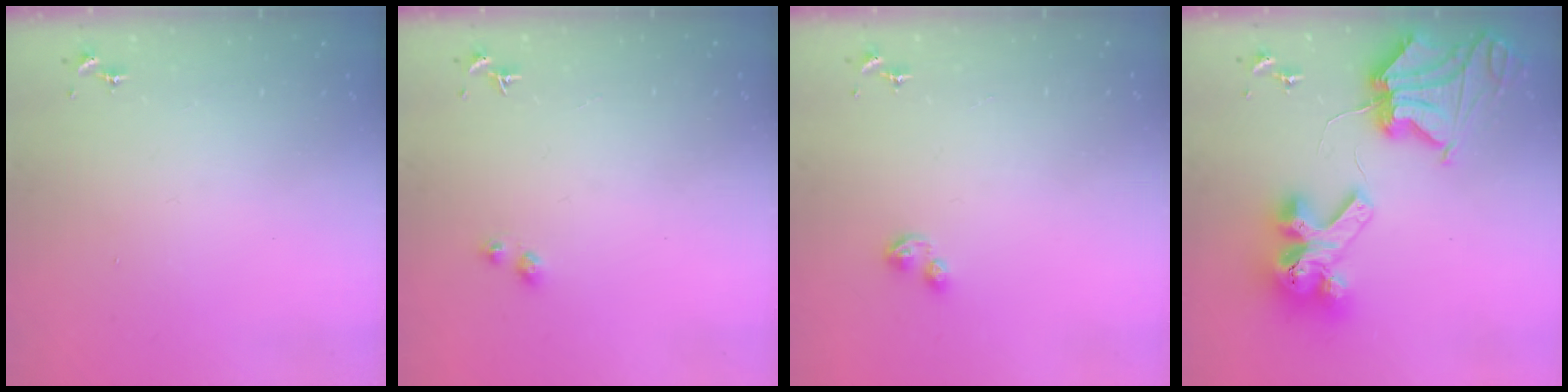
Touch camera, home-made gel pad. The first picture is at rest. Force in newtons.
{"total": 2.7, "press": 2.7, "slide": 0.3}
{"total": 3.6, "press": 3.6, "slide": 0.6}
{"total": 15.6, "press": 15.5, "slide": 2.1}